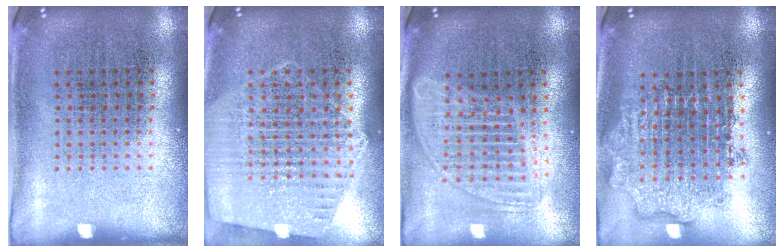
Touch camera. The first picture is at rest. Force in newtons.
{"total": 1.2, "press": 1.2, "slide": 0.3}
{"total": 1.8, "press": 1.5, "slide": 0.9}
{"total": 1.9, "press": 1.5, "slide": 1.2}